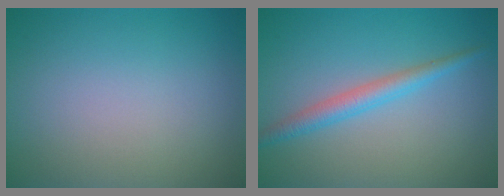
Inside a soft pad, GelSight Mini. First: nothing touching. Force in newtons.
{"total": 2.5, "press": 2.5, "slide": 0.0}